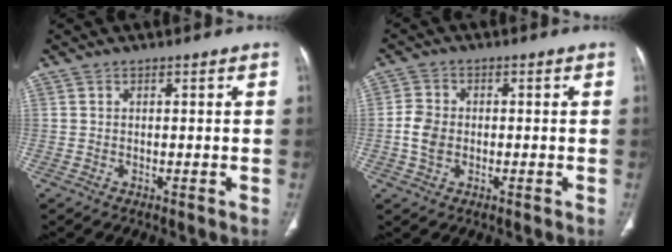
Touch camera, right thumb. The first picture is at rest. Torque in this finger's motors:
{"motor_torque": [0.73, 0.95, 0.69, -0.46, 0.14]}